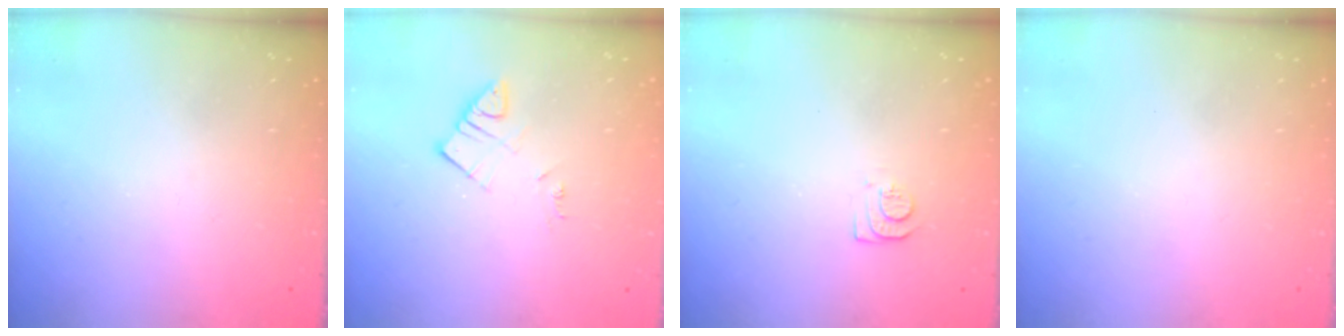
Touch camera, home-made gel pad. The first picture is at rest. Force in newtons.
{"total": 4.4, "press": 4.4, "slide": 0.2}
{"total": 8.2, "press": 8.2, "slide": 0.9}
{"total": 1.5, "press": 1.5, "slide": 0.1}